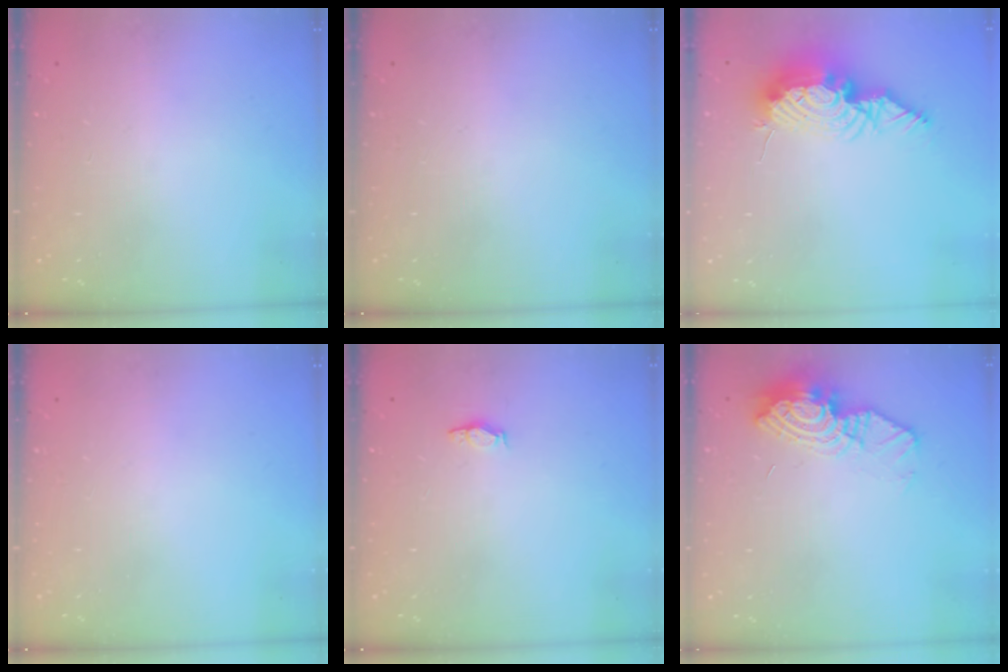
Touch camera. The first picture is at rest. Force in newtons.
{"total": 0.0}
{"total": 13.7, "press": 13.6, "slide": 1.3}
{"total": 0.0}
{"total": 3.8, "press": 3.5, "slide": 1.5}
{"total": 11.3, "press": 11.2, "slide": 1.0}